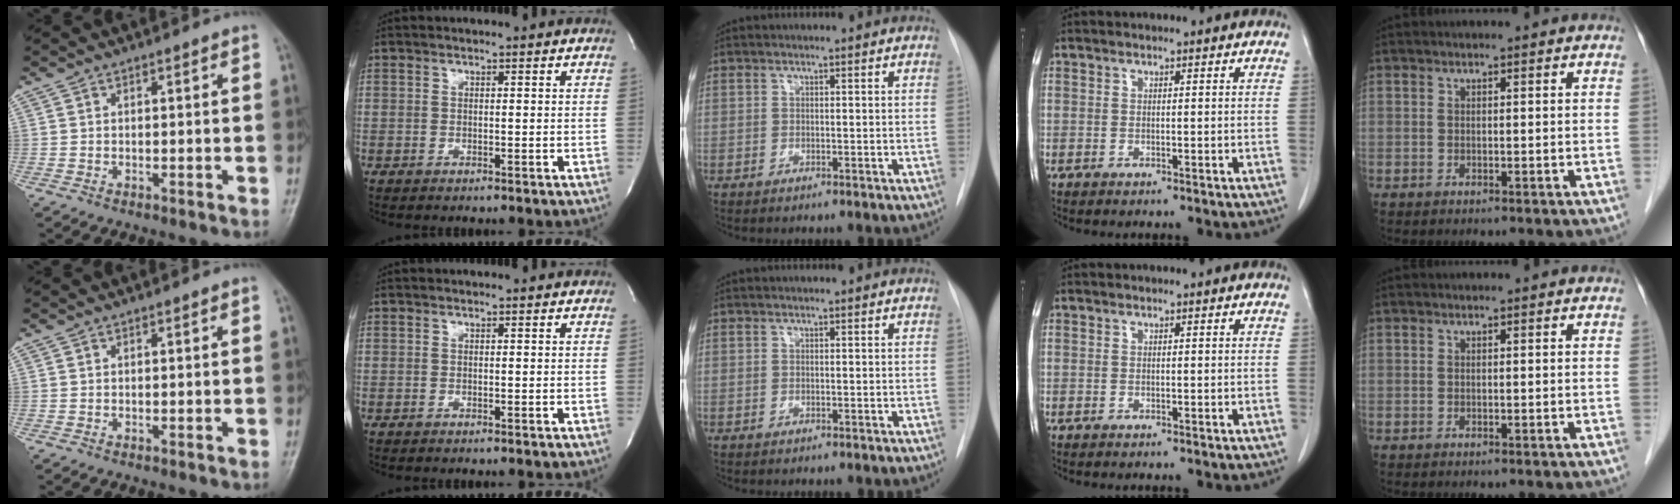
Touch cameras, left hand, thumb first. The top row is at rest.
{}